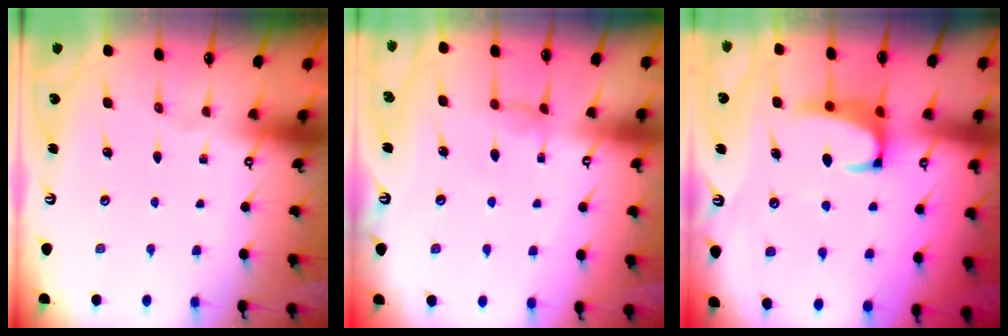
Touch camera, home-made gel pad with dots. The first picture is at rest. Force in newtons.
{"total": 1.5, "press": 1.4, "slide": 0.6}
{"total": 2.1, "press": 1.9, "slide": 0.9}